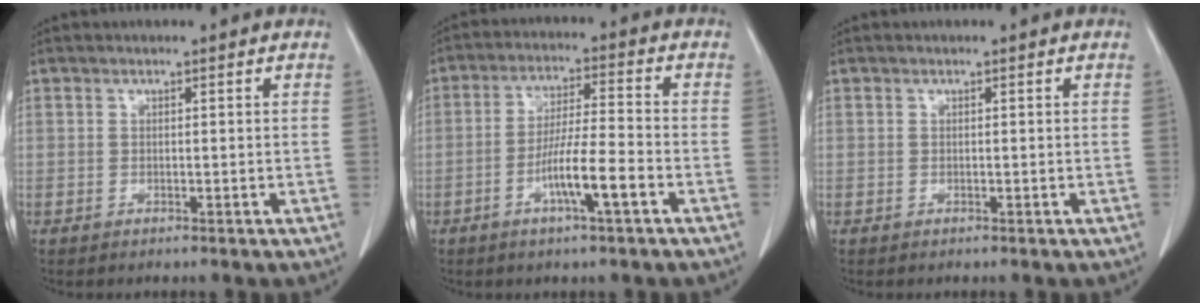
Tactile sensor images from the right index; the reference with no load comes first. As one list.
[{"total": 8.4, "force": [-3.5, 0.3, 7.7], "torque": [-0.142, -0.002, -0.064]}, {"total": 0.0}]